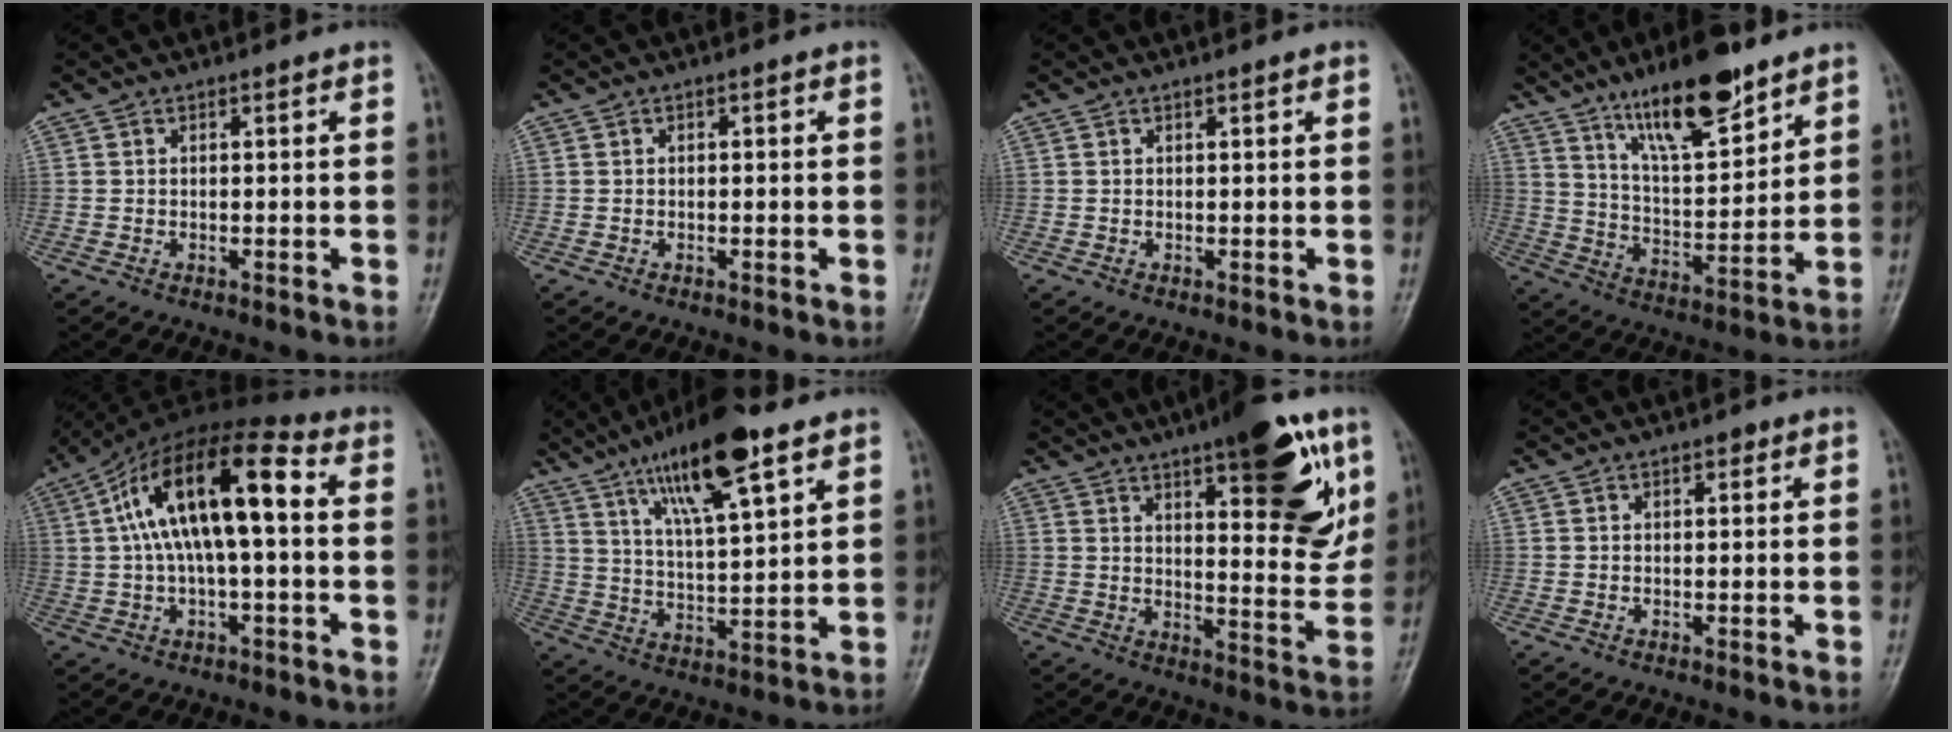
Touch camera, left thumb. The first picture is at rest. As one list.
[{"total": 0.6, "force": [0.1, 0.3, 0.6], "torque": [-0.006, 0.002, 0.001]}, {"total": 0.6, "force": [0.3, 0.1, 0.5], "torque": [-0.008, 0.001, 0.003]}, {"total": 15.8, "force": [10.7, 4.6, 10.7], "torque": [-0.155, -0.063, 0.191]}, {"total": 16.4, "force": [2.2, 6.2, 15.0], "torque": [-0.269, 0.043, 0.031]}, {"total": 16.4, "force": [9.6, 3.9, 12.8], "torque": [-0.206, -0.032, 0.170]}, {"total": 19.1, "force": [9.4, 6.0, 15.5], "torque": [-0.171, -0.045, 0.133]}, {"total": 1.1, "force": [0.6, 0.6, 0.7], "torque": [-0.005, 0.000, 0.005]}]